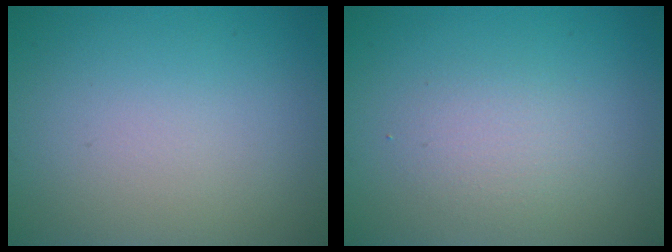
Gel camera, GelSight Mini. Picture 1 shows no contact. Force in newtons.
{"total": 1.9, "press": 1.9, "slide": 0.1}